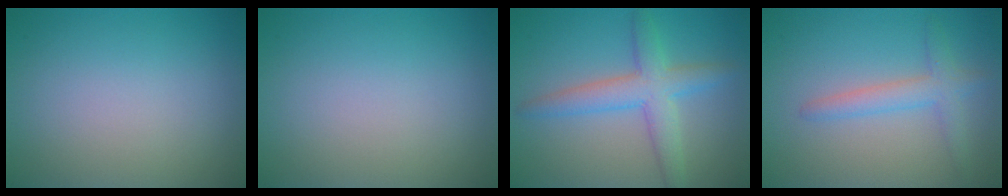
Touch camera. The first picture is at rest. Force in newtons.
{"total": 0.0}
{"total": 4.5, "press": 4.5, "slide": 0.1}
{"total": 2.7, "press": 2.6, "slide": 0.1}